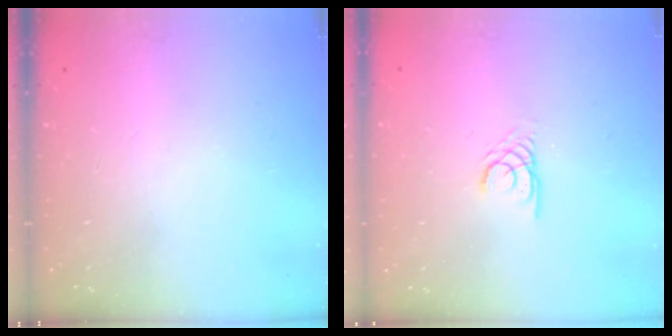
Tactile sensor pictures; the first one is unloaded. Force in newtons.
{"total": 2.2, "press": 2.2, "slide": 0.1}